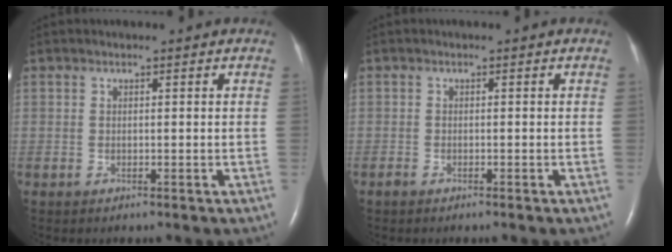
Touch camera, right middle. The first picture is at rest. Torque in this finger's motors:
{"motor_torque": [-0.16, -0.06, -0.14, -0.01]}